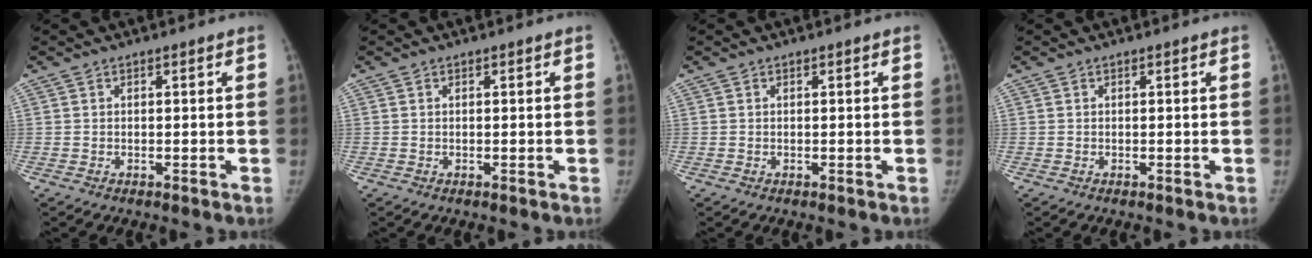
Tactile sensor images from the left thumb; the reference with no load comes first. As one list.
[{"total": 0.0}, {"total": 0.0}, {"total": 0.0}]